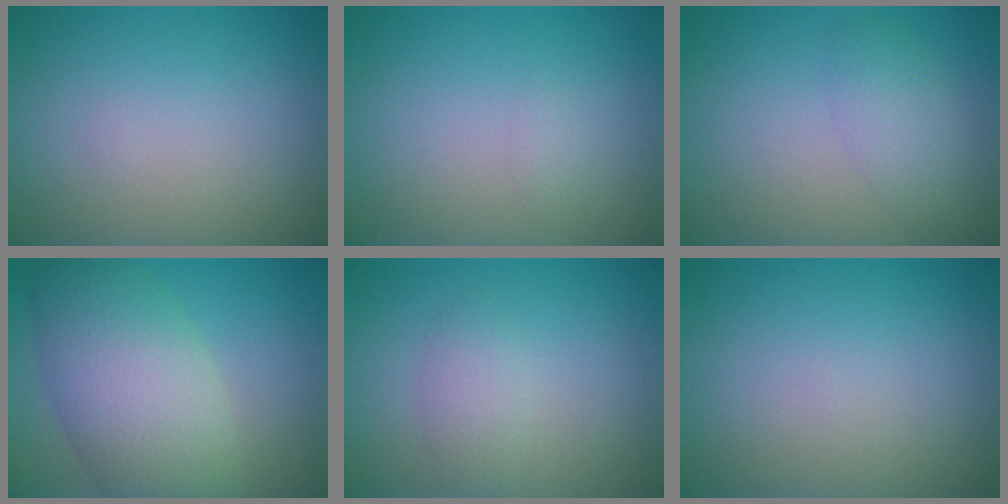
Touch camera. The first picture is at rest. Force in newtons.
{"total": 0.6, "press": 0.6, "slide": 0.0}
{"total": 2.5, "press": 2.5, "slide": 0.1}
{"total": 9.0, "press": 9.0, "slide": 0.4}
{"total": 1.8, "press": 1.8, "slide": 0.0}
{"total": 0.0}